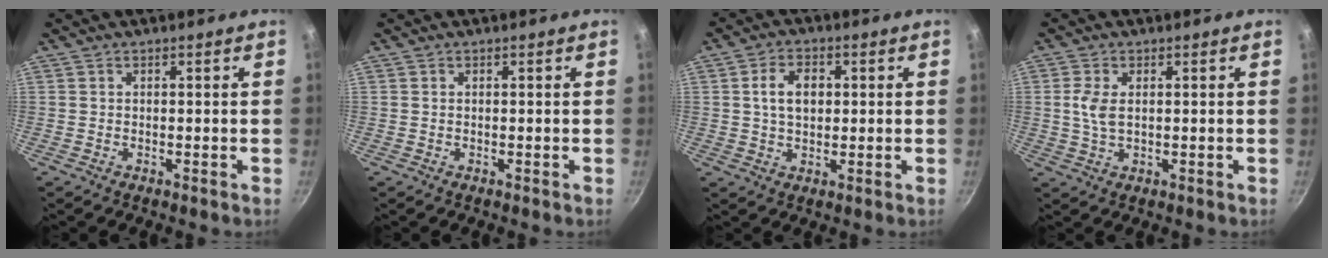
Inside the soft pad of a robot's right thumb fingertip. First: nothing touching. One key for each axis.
{"total": 0.0}
{"total": 6.4, "fx": 1.0, "fy": 4.3, "fz": 4.6, "tx": -0.063, "ty": 0.007, "tz": 0.016}
{"total": 4.4, "fx": 0.7, "fy": 2.5, "fz": 3.6, "tx": -0.077, "ty": 0.001, "tz": 0.014}